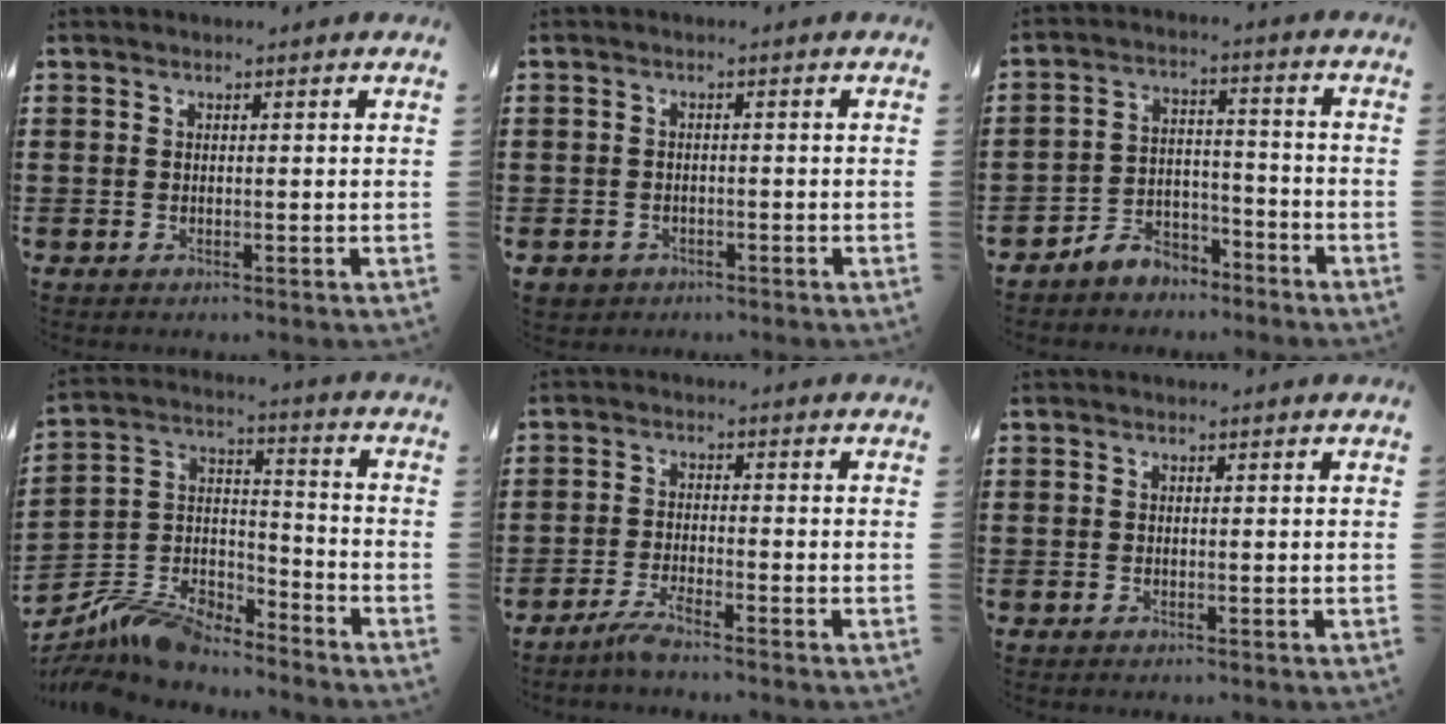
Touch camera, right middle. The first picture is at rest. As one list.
[{"total": 1.2, "force": [-0.9, 0.8, 0.0], "torque": [-0.004, 0.002, -0.022]}, {"total": 4.8, "force": [-4.4, 1.9, 0.1], "torque": [-0.008, 0.010, -0.093]}, {"total": 9.9, "force": [-9.4, 1.6, 2.5], "torque": [-0.061, 0.015, -0.190]}, {"total": 2.8, "force": [-2.5, -0.3, 1.2], "torque": [-0.034, -0.003, -0.052]}, {"total": 0.0}]